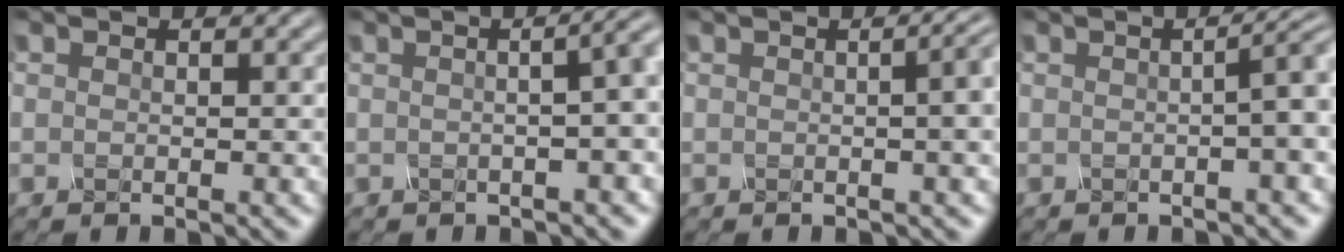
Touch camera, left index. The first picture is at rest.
{"total": 9.6, "force": [1.5, 5.1, 8.0], "torque": [-0.015, 0.049, -0.019]}
{"total": 6.6, "force": [0.4, 3.3, 5.7], "torque": [-0.017, 0.028, -0.008]}
{"total": 4.2, "force": [0.1, 1.3, 4.0], "torque": [-0.032, 0.019, -0.001]}